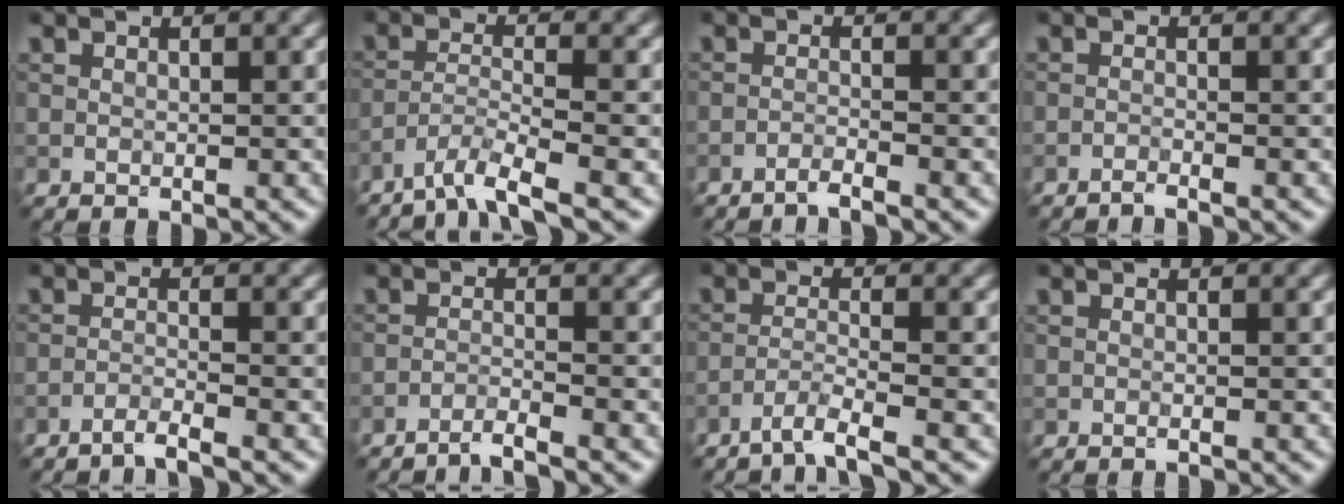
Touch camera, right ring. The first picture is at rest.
{"total": 4.2, "force": [-3.3, 0.4, 2.5], "torque": [-0.046, 0.000, -0.075]}
{"total": 1.4, "force": [-1.2, 0.0, 0.8], "torque": [-0.011, 0.002, -0.032]}
{"total": 1.2, "force": [-1.0, 0.1, 0.6], "torque": [-0.007, -0.002, -0.026]}
{"total": 1.8, "force": [-1.4, 0.0, 1.0], "torque": [-0.014, 0.003, -0.040]}
{"total": 1.9, "force": [-1.6, 0.1, 1.0], "torque": [-0.011, 0.003, -0.045]}
{"total": 2.8, "force": [-2.1, 0.1, 1.8], "torque": [-0.031, 0.001, -0.053]}
{"total": 0.0}